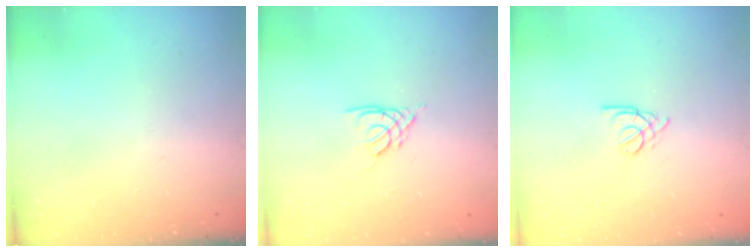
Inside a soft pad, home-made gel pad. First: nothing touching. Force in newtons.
{"total": 2.7, "press": 2.7, "slide": 0.4}
{"total": 1.6, "press": 1.5, "slide": 0.5}